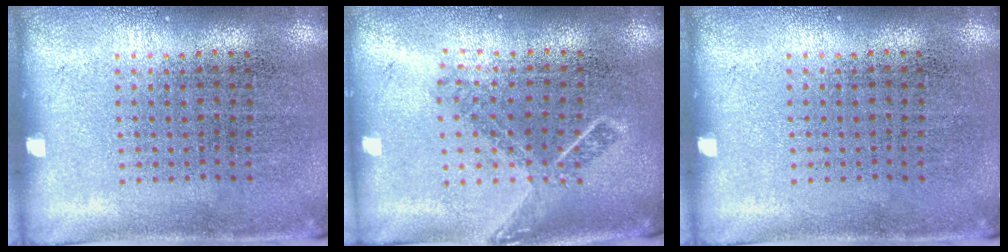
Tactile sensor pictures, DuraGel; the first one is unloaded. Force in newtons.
{"total": 1.8, "press": 1.3, "slide": 1.2}
{"total": 0.0}